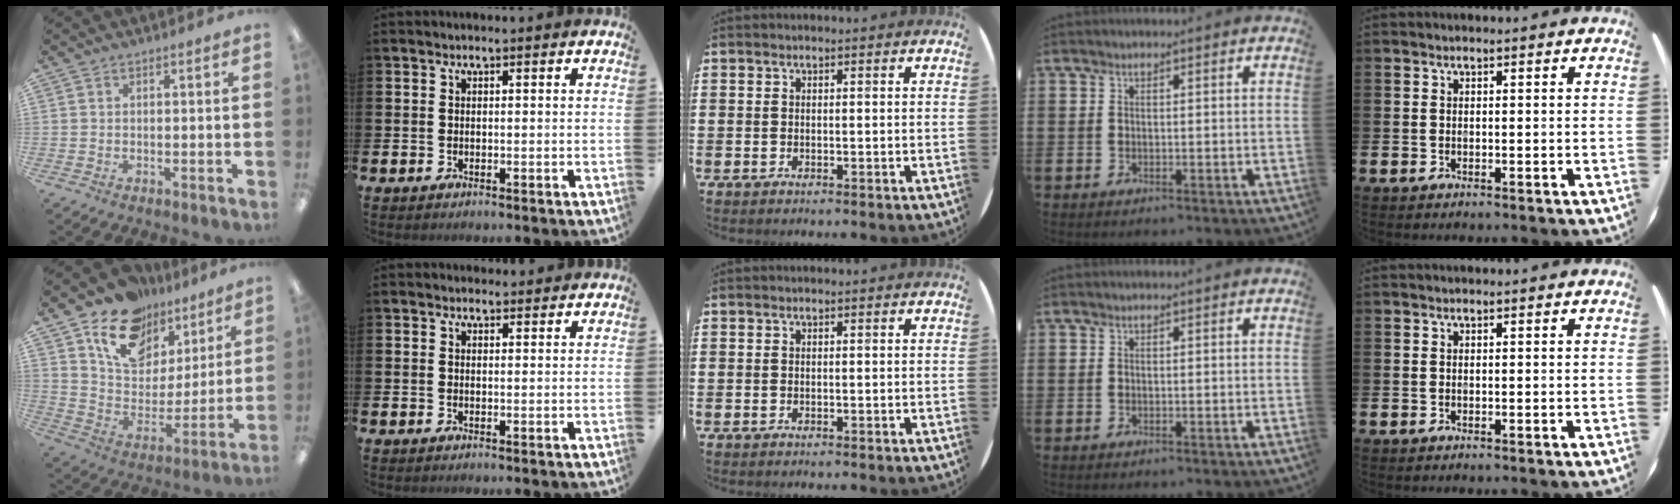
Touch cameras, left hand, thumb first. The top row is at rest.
{"thumb": {"total": 15.7, "force": [10.5, 10.1, 5.8], "torque": [-0.106, -0.060, 0.195]}, "index": {"total": 1.2, "force": [1.1, 0.5, 0.0], "torque": [0.013, -0.001, 0.017]}}